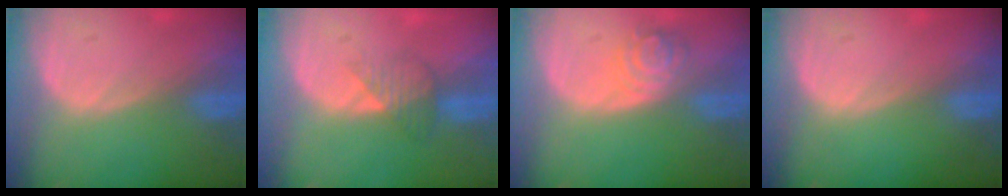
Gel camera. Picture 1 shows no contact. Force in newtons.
{"total": 3.4, "press": 3.2, "slide": 1.2}
{"total": 4.3, "press": 4.3, "slide": 0.4}
{"total": 0.0}